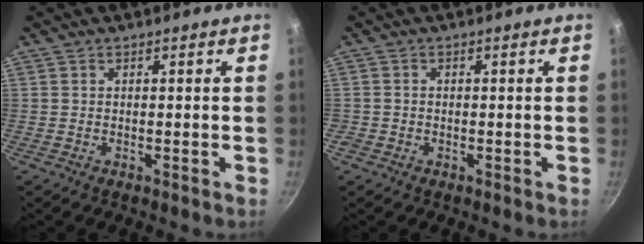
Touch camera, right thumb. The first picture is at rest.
{"total": 1.1, "force": [-0.4, 1.0, 0.2], "torque": [-0.003, 0.002, -0.008]}